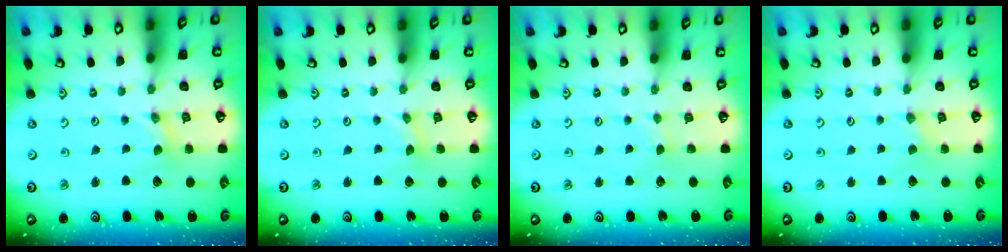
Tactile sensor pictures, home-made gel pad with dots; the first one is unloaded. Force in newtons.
{"total": 0.0}
{"total": 1.0, "press": 0.9, "slide": 0.2}
{"total": 0.0}